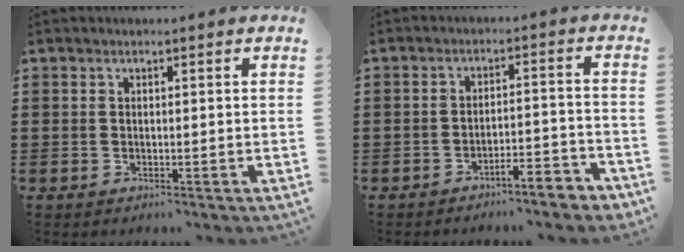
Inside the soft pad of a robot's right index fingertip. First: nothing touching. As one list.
[{"total": 4.3, "force": [-4.0, 0.2, 1.7], "torque": [-0.030, -0.003, -0.078]}]